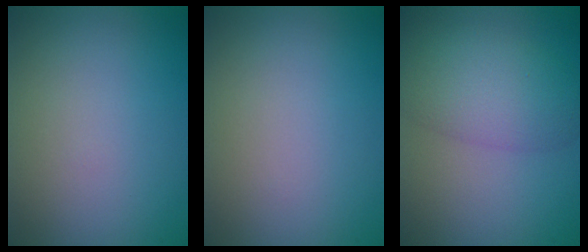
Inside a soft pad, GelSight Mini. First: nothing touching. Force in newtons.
{"total": 0.0}
{"total": 5.6, "press": 5.6, "slide": 0.1}